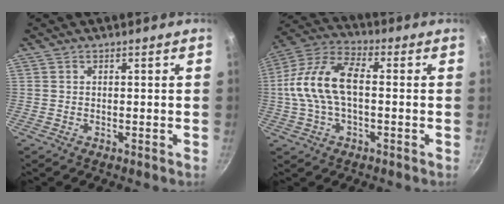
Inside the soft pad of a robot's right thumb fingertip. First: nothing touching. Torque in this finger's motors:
{"motor_torque": [0.17, 0.18, 0.64, -0.47, 0.27]}